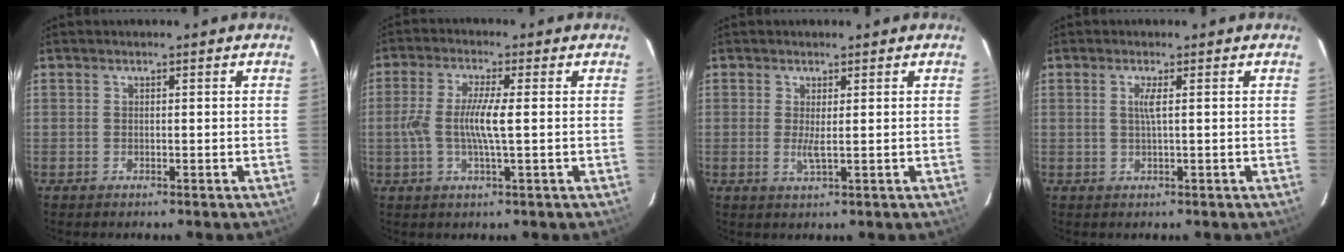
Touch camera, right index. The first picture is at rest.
{"total": 7.2, "force": [-0.5, 0.6, 7.2], "torque": [-0.142, -0.001, -0.010]}
{"total": 2.2, "force": [0.2, 0.0, 2.2], "torque": [-0.041, -0.006, 0.002]}
{"total": 1.7, "force": [0.3, -0.4, 1.6], "torque": [-0.031, -0.001, 0.006]}